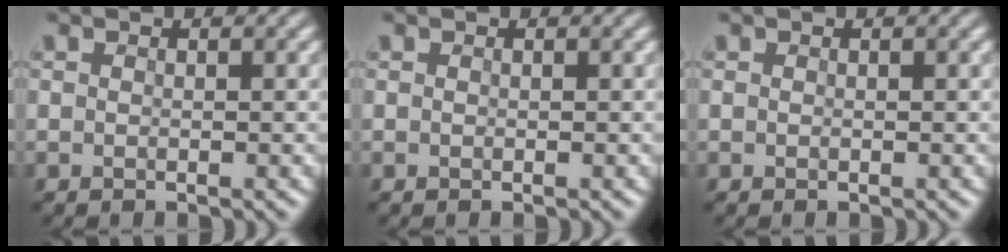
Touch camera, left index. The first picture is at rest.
{"total": 0.0}
{"total": 0.0}